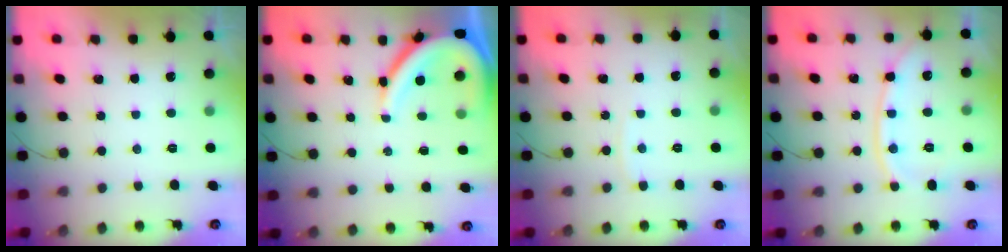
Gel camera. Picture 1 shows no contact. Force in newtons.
{"total": 10.9, "press": 10.9, "slide": 0.7}
{"total": 3.6, "press": 3.6, "slide": 0.4}
{"total": 10.3, "press": 10.2, "slide": 1.3}